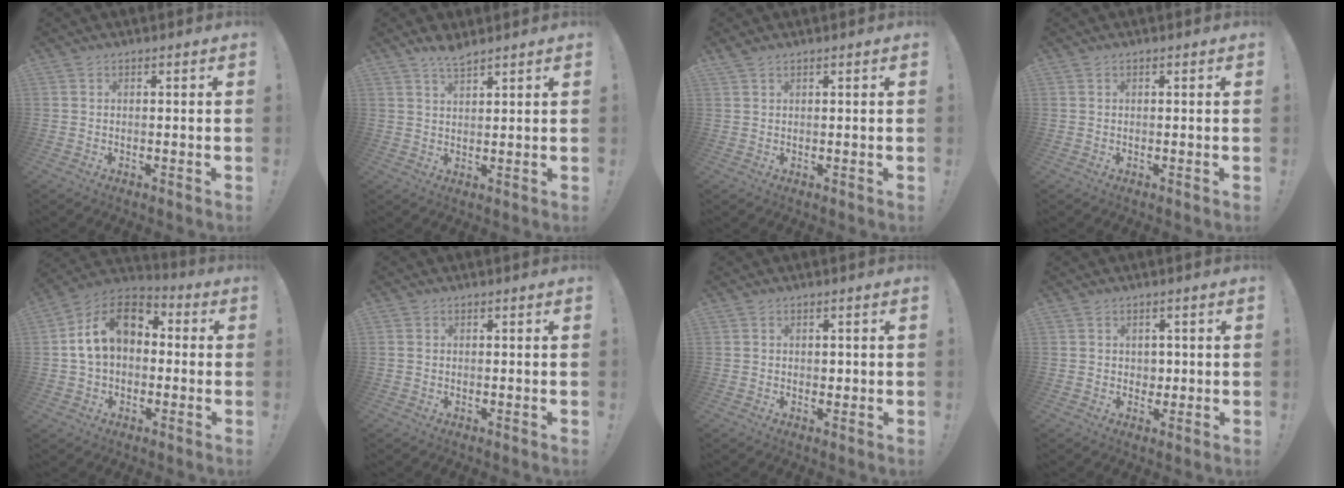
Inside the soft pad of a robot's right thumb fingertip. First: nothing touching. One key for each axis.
{"total": 4.3, "fx": 3.7, "fy": 0.9, "fz": 1.9, "tx": -0.028, "ty": -0.023, "tz": 0.064}
{"total": 1.3, "fx": 1.0, "fy": 0.5, "fz": 0.7, "tx": -0.006, "ty": -0.003, "tz": 0.018}
{"total": 0.0}
{"total": 15.8, "fx": 3.6, "fy": 11.0, "fz": 10.8, "tx": -0.171, "ty": 0.011, "tz": 0.066}
{"total": 0.6, "fx": 0.0, "fy": 0.6, "fz": 0.0, "tx": 0.000, "ty": 0.003, "tz": 0.001}
{"total": 1.2, "fx": 0.2, "fy": 1.1, "fz": 0.3, "tx": 0.002, "ty": 0.001, "tz": 0.002}
{"total": 3.0, "fx": 0.9, "fy": 2.8, "fz": 0.4, "tx": 0.009, "ty": -0.005, "tz": 0.013}